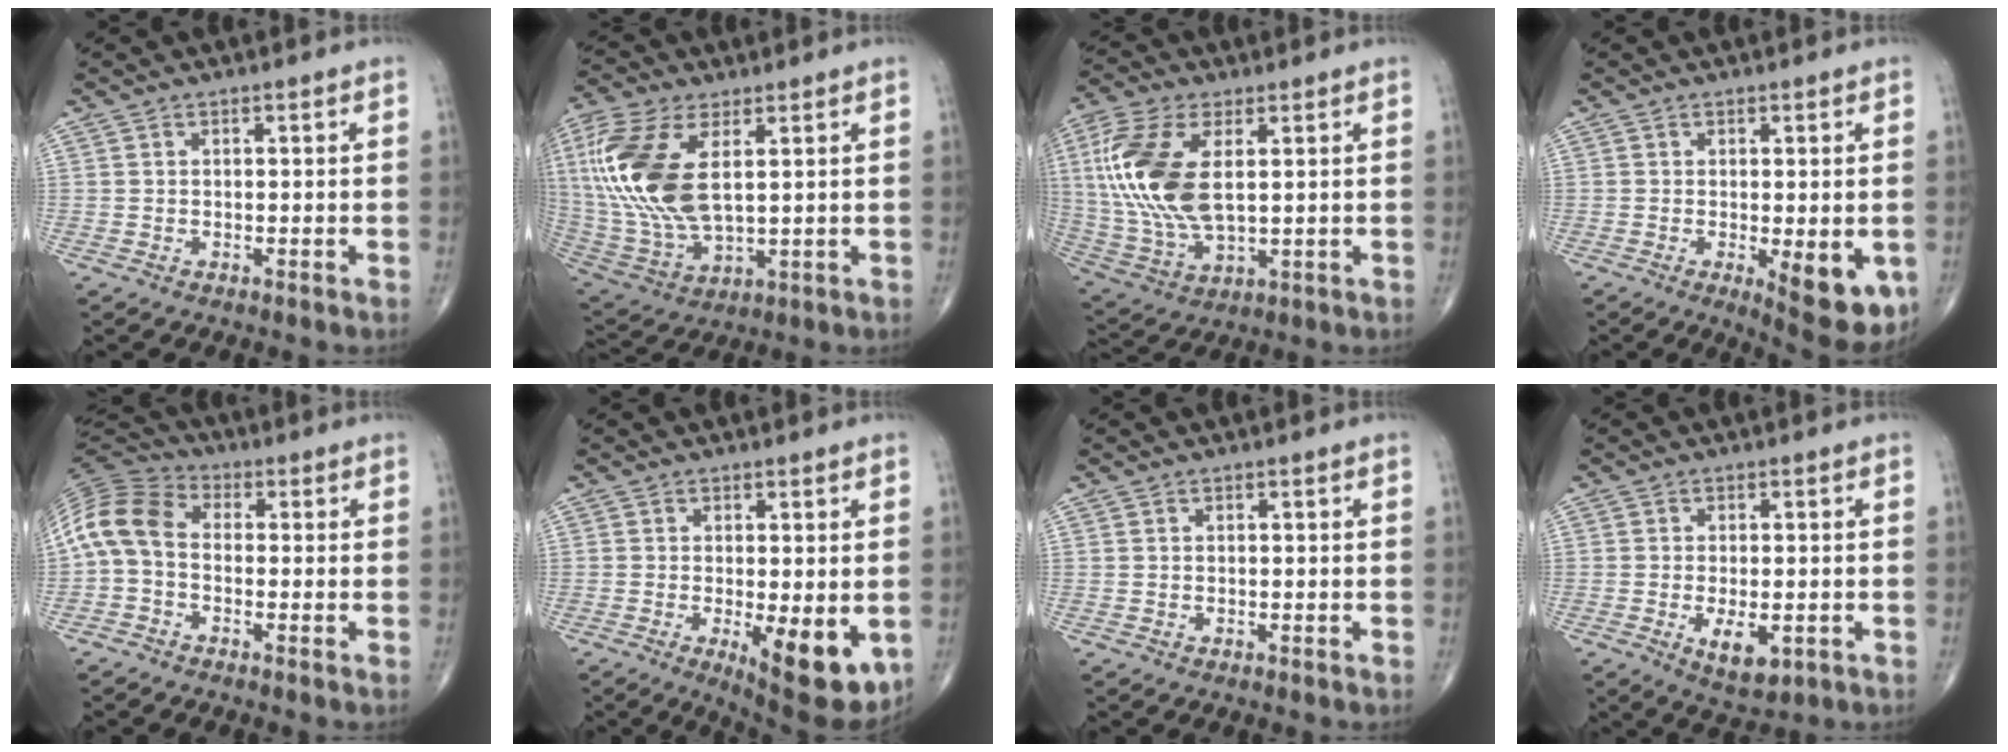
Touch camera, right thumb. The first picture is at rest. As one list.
[{"total": 19.9, "force": [4.3, 9.9, 16.7], "torque": [-0.383, -0.017, 0.086]}, {"total": 17.6, "force": [3.2, 8.9, 14.9], "torque": [-0.334, -0.009, 0.065]}, {"total": 9.9, "force": [-2.7, 3.5, 8.9], "torque": [-0.107, -0.020, -0.029]}, {"total": 9.8, "force": [-0.8, 6.8, 7.1], "torque": [-0.138, 0.027, -0.034]}, {"total": 11.5, "force": [-2.9, 4.0, 10.4], "torque": [-0.137, -0.024, -0.030]}, {"total": 0.0}, {"total": 6.3, "force": [-1.8, 3.0, 5.2], "torque": [-0.080, -0.010, -0.020]}]